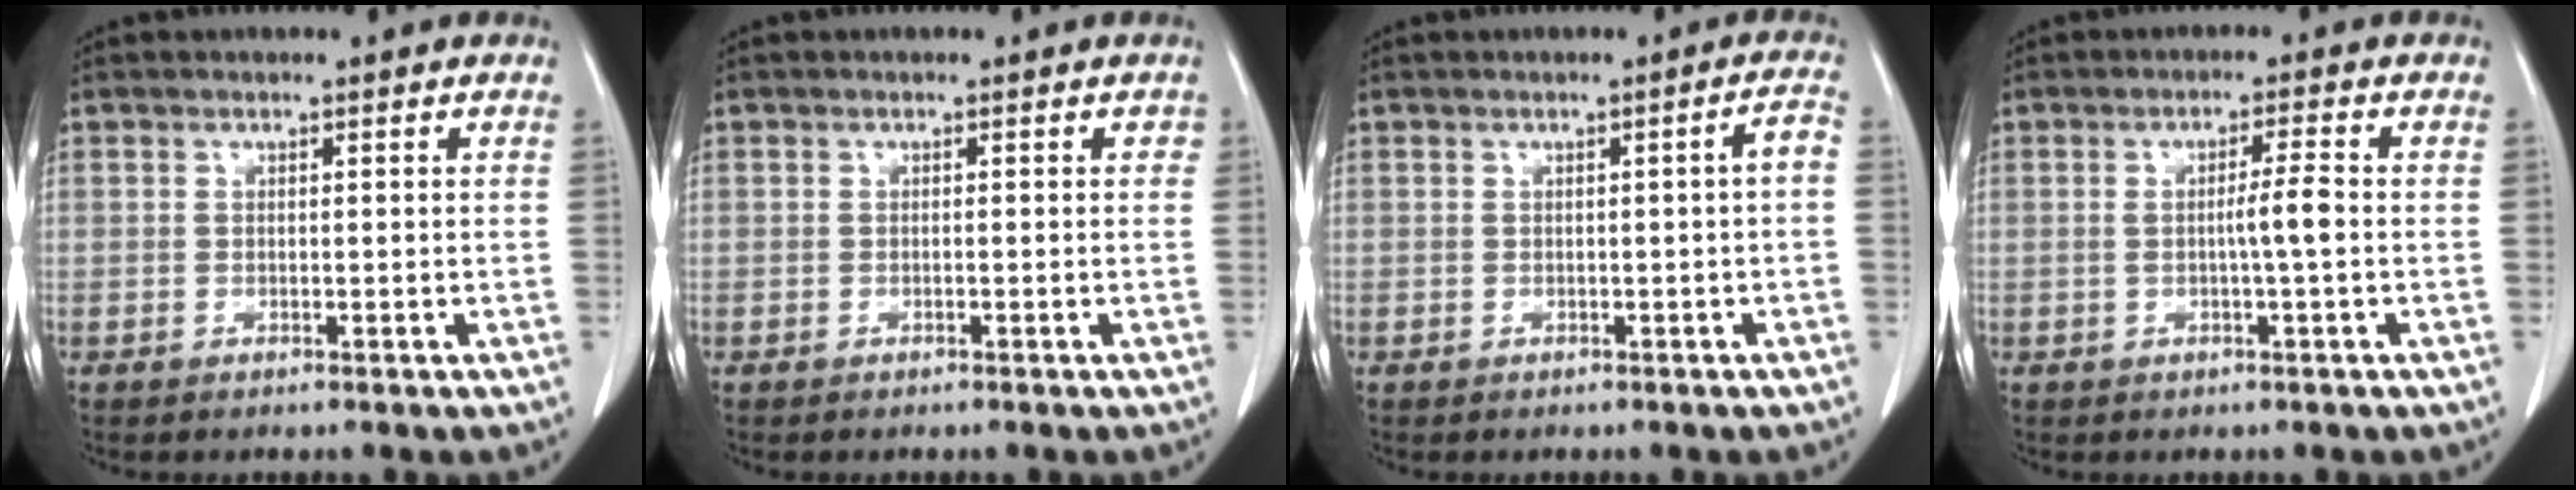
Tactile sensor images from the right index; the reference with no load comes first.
{"total": 0.0}
{"total": 2.1, "force": [-0.4, 0.0, 2.0], "torque": [-0.023, 0.005, -0.006]}
{"total": 3.5, "force": [-0.3, -0.3, 3.4], "torque": [-0.058, -0.001, -0.006]}